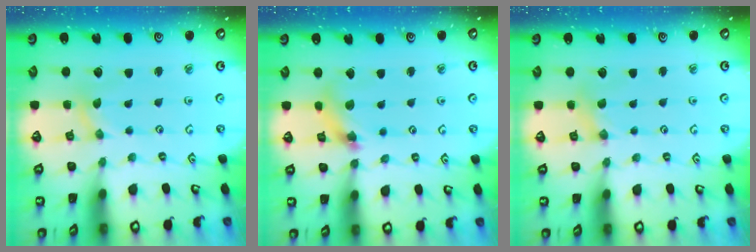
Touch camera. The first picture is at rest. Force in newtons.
{"total": 7.7, "press": 7.6, "slide": 0.7}
{"total": 1.6, "press": 1.6, "slide": 0.1}